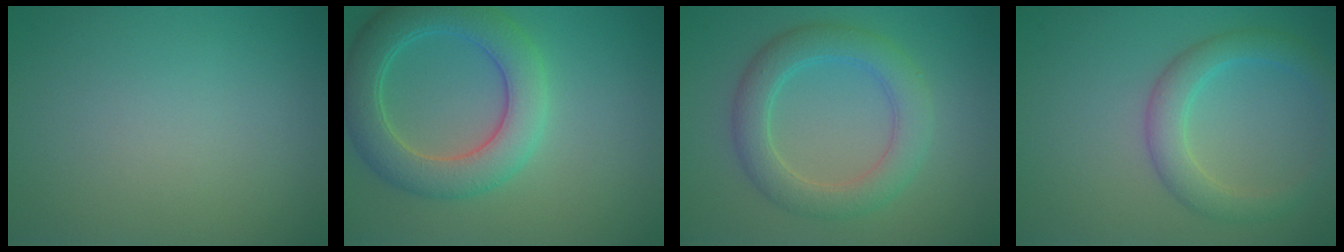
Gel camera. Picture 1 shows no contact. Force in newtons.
{"total": 6.1, "press": 6.1, "slide": 0.2}
{"total": 4.5, "press": 4.5, "slide": 0.3}
{"total": 3.6, "press": 3.6, "slide": 0.1}